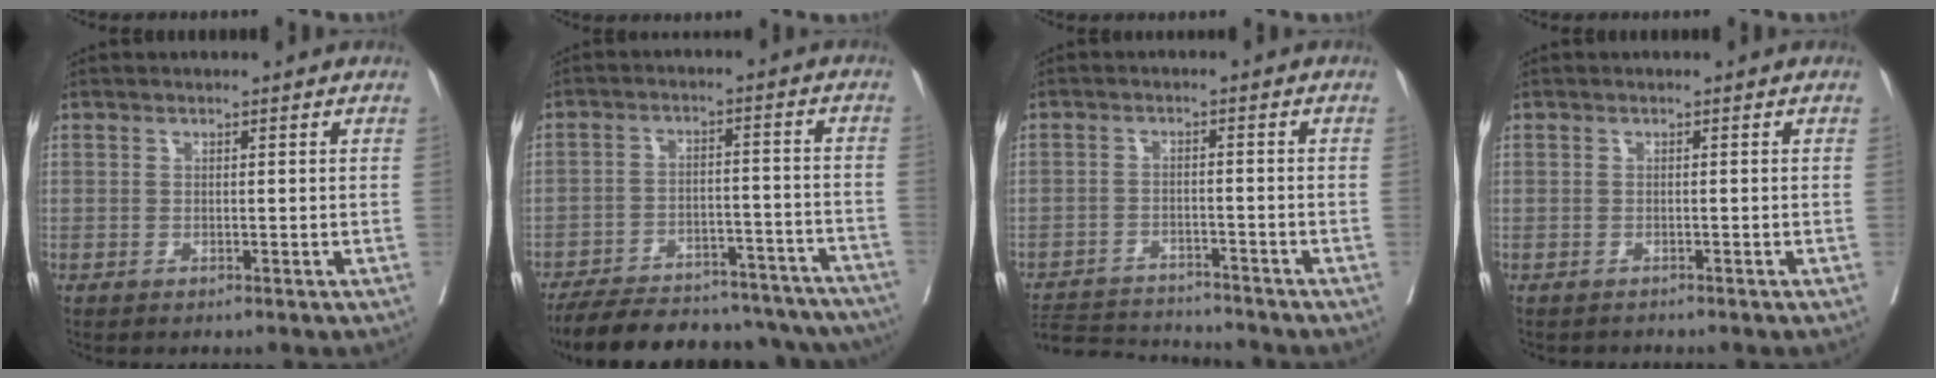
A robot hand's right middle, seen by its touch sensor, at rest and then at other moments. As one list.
[{"total": 26.6, "force": [-23.7, 7.2, 9.6], "torque": [-0.135, -0.005, -0.310]}, {"total": 9.2, "force": [-9.1, 0.2, 1.1], "torque": [-0.020, 0.003, -0.147]}, {"total": 0.8, "force": [-0.8, 0.1, -0.2], "torque": [-0.005, -0.003, -0.016]}]